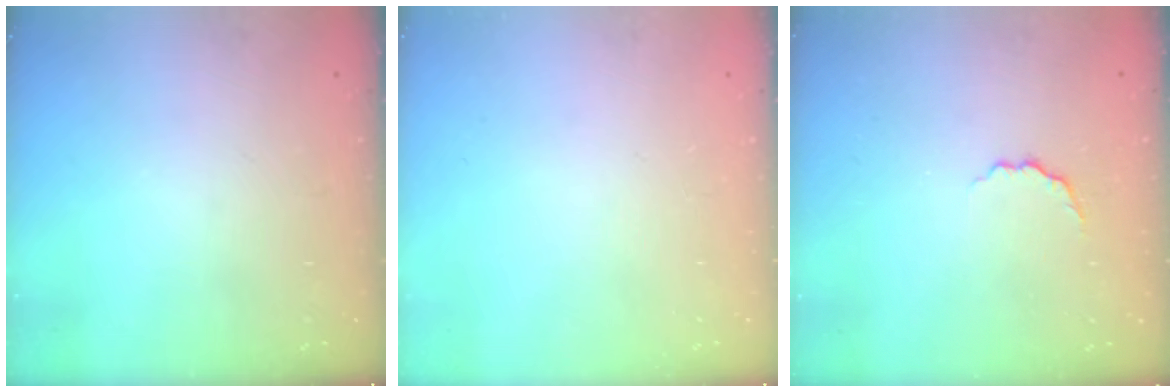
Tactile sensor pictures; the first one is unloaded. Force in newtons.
{"total": 0.0}
{"total": 3.2, "press": 3.1, "slide": 0.9}